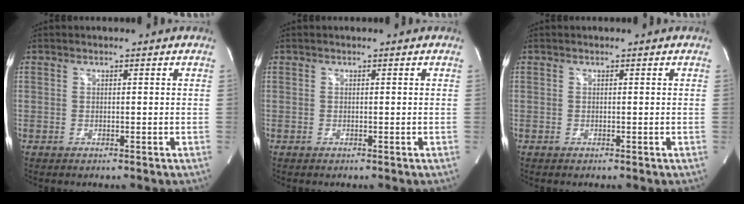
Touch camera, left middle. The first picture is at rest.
{"total": 0.0}
{"total": 0.0}